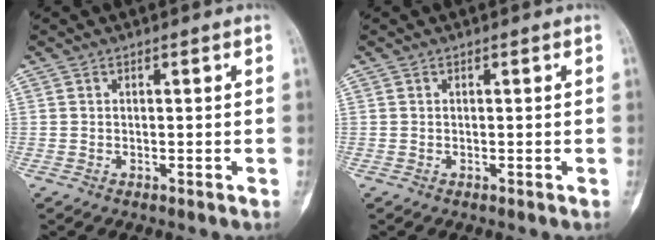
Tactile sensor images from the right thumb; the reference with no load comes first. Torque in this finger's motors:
{"motor_torque": [0.20, 0.17, 0.10, 0.01, 0.04]}